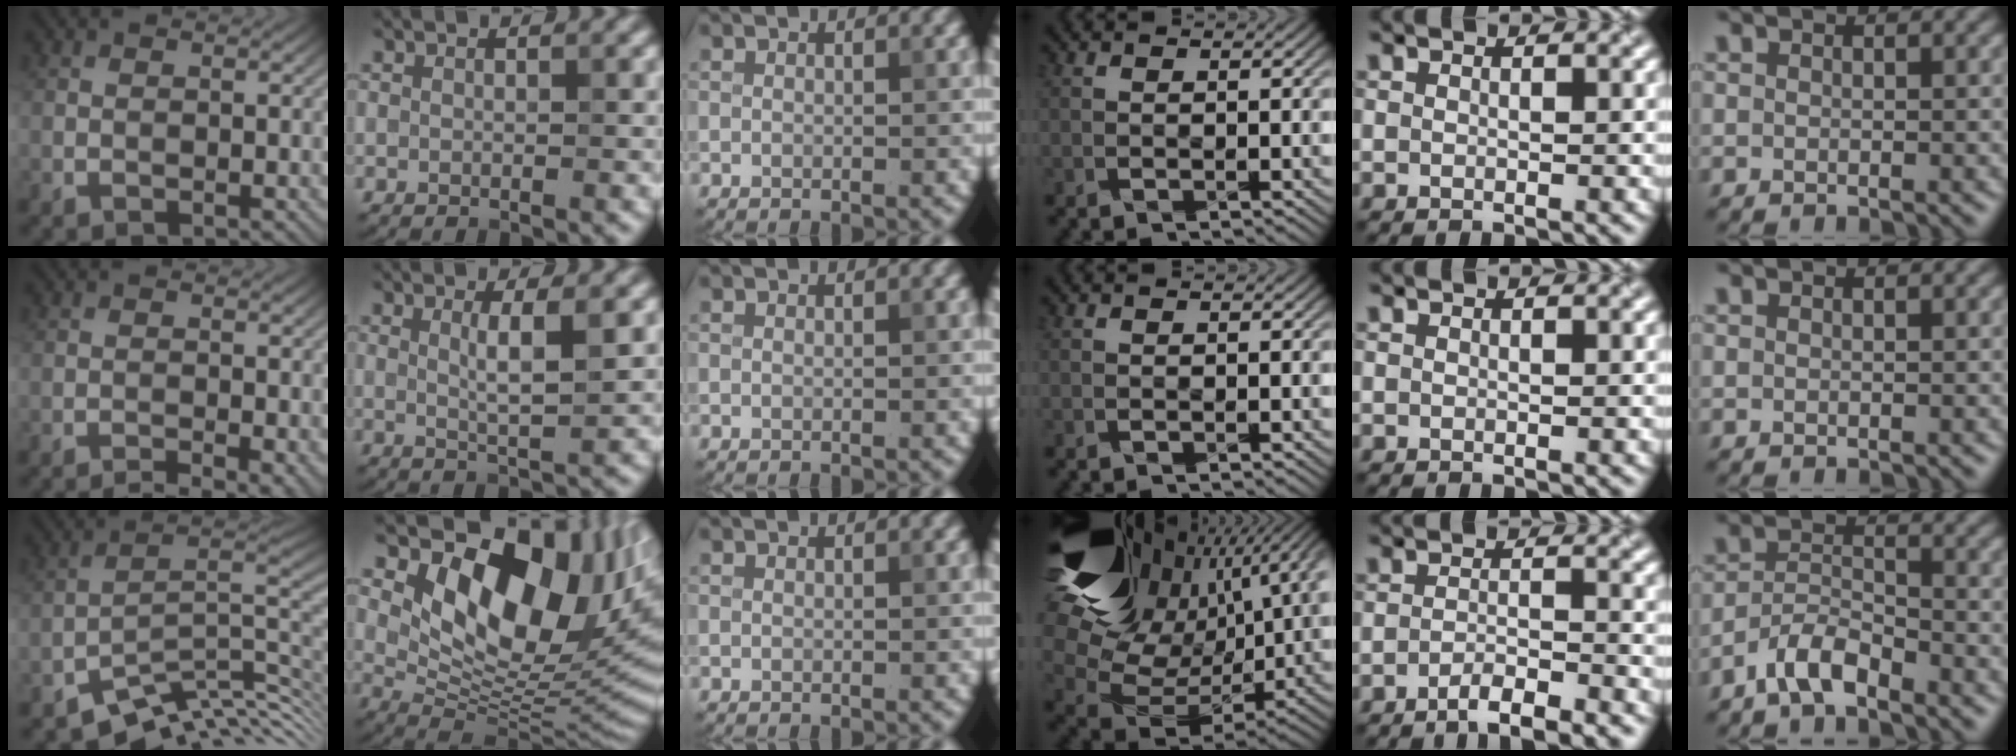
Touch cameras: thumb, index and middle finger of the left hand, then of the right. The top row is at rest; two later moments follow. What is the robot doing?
{"motion": "pour", "object": "sugar"}